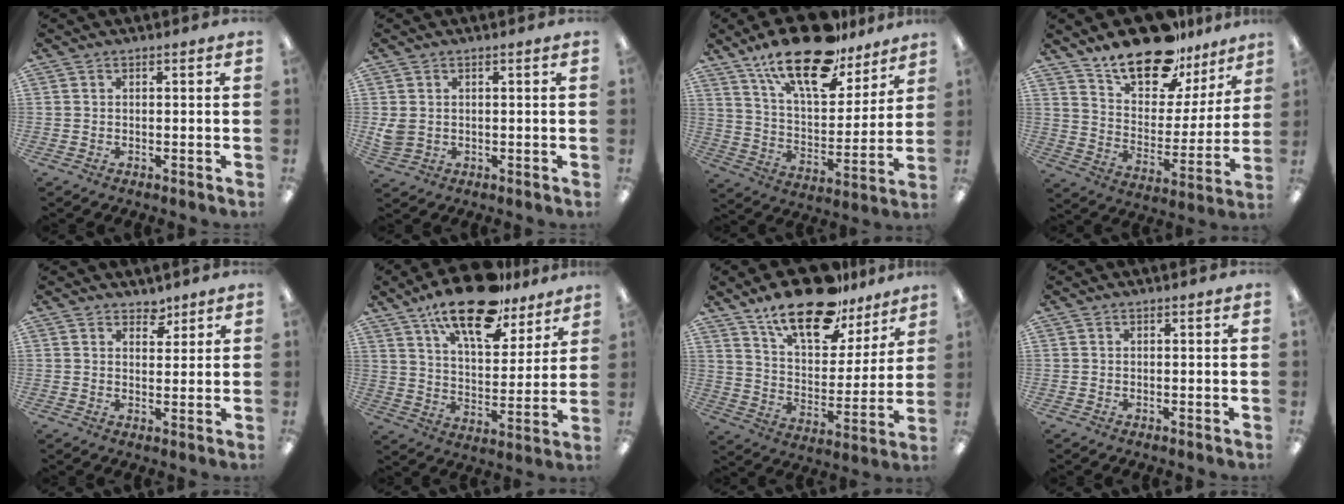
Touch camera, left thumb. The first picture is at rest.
{"total": 3.1, "force": [0.9, 2.5, 1.7], "torque": [-0.025, 0.001, 0.016]}
{"total": 22.3, "force": [15.7, 9.1, 13.0], "torque": [-0.213, -0.088, 0.271]}
{"total": 19.0, "force": [15.3, 8.0, 7.9], "torque": [-0.139, -0.104, 0.271]}
{"total": 3.5, "force": [2.9, 1.8, 0.8], "torque": [0.005, -0.017, 0.049]}
{"total": 19.5, "force": [14.3, 7.6, 11.0], "torque": [-0.180, -0.076, 0.242]}
{"total": 19.9, "force": [14.7, 8.4, 10.5], "torque": [-0.175, -0.082, 0.254]}
{"total": 0.0}